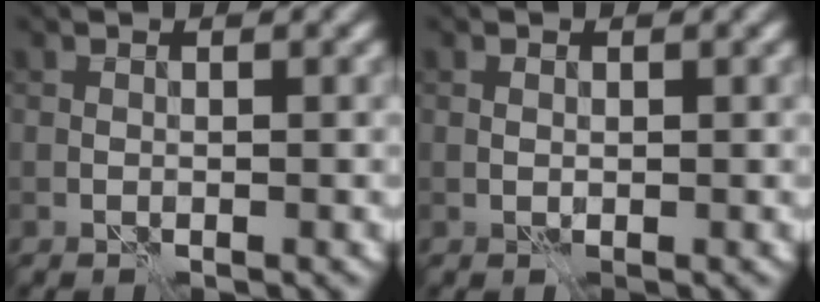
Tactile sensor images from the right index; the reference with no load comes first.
{"total": 0.7, "force": [0.0, 0.5, 0.5], "torque": [-0.008, 0.002, 0.000]}